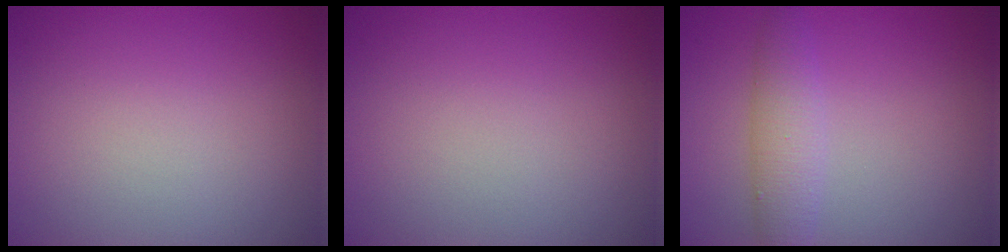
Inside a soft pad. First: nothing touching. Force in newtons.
{"total": 0.0}
{"total": 2.9, "press": 2.9, "slide": 0.0}